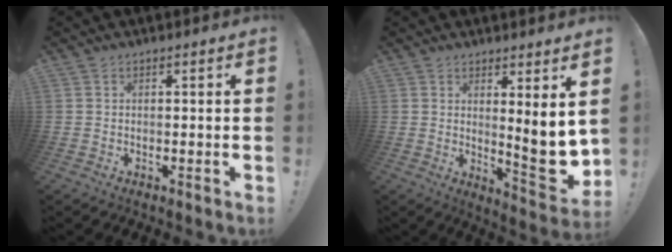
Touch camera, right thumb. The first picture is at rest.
{"total": 9.1, "force": [1.6, 1.5, 8.9], "torque": [-0.102, -0.043, 0.026]}